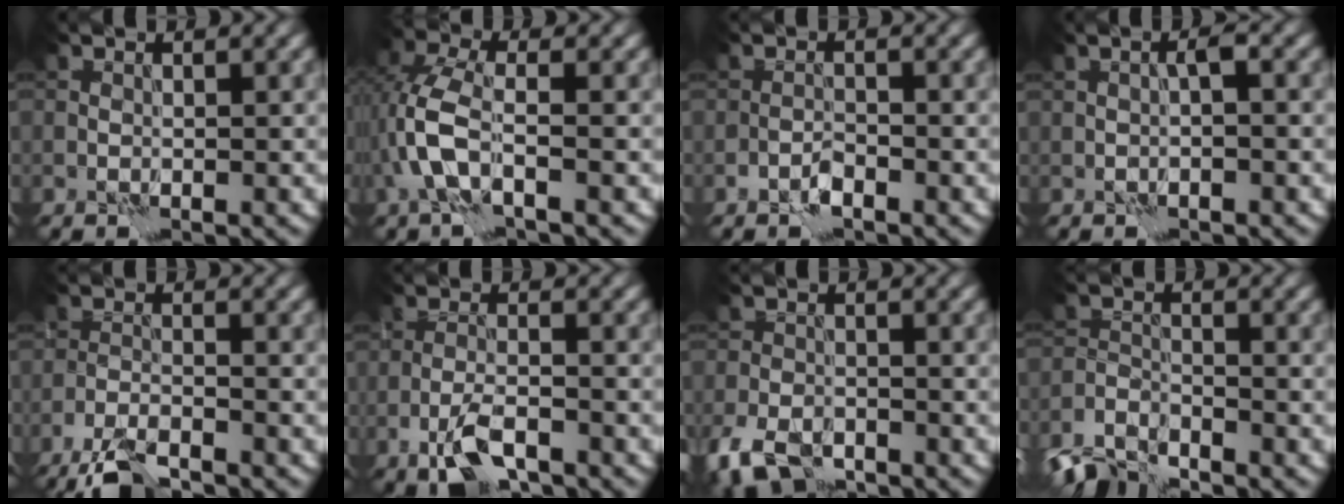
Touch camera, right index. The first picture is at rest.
{"total": 4.2, "force": [-1.1, 1.7, 3.7], "torque": [-0.091, 0.012, -0.028]}
{"total": 1.3, "force": [-1.0, 0.4, 0.7], "torque": [-0.015, 0.003, -0.021]}
{"total": 1.2, "force": [-0.1, 0.1, 1.1], "torque": [-0.021, 0.008, -0.004]}
{"total": 4.4, "force": [-3.6, 0.8, 2.3], "torque": [-0.049, -0.007, -0.076]}
{"total": 4.0, "force": [-2.3, 1.5, 2.9], "torque": [-0.061, -0.001, -0.048]}
{"total": 4.7, "force": [-3.0, 2.6, 2.5], "torque": [-0.051, -0.006, -0.064]}
{"total": 4.5, "force": [-4.0, 1.5, 1.5], "torque": [-0.028, -0.008, -0.087]}